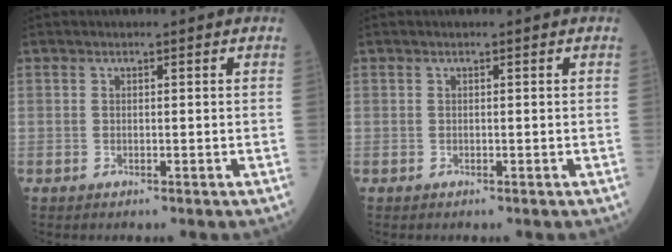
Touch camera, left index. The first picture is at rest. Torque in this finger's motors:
{"motor_torque": [0.00, 0.02, 0.00, -0.01]}